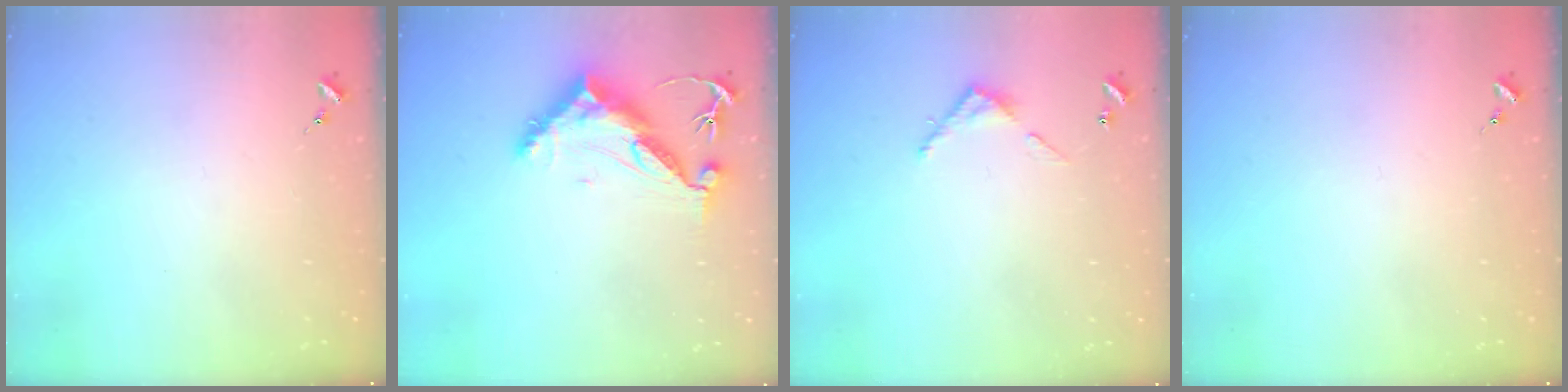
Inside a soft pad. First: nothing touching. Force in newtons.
{"total": 11.4, "press": 11.4, "slide": 0.8}
{"total": 3.9, "press": 3.9, "slide": 0.3}
{"total": 0.0}